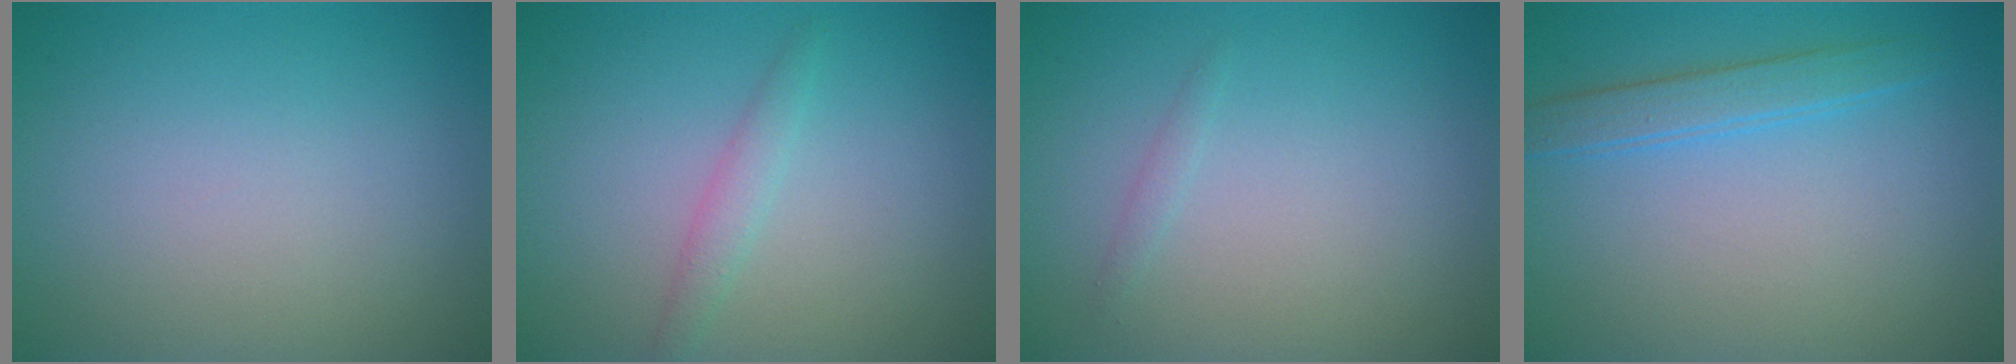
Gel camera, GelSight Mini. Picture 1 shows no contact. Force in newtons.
{"total": 1.4, "press": 1.4, "slide": 0.1}
{"total": 0.6, "press": 0.6, "slide": 0.0}
{"total": 2.3, "press": 2.3, "slide": 0.1}